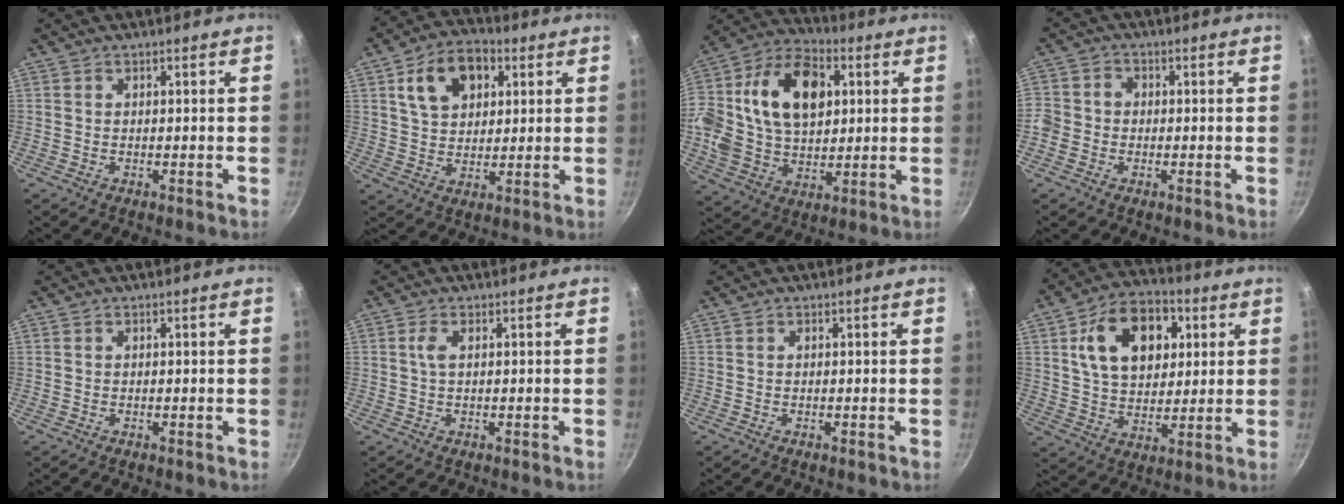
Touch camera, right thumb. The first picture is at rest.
{"total": 12.3, "force": [4.4, 8.5, 7.7], "torque": [-0.103, 0.004, 0.070]}
{"total": 25.0, "force": [5.3, 16.8, 17.8], "torque": [-0.328, 0.023, 0.085]}
{"total": 5.1, "force": [-1.4, 4.5, 1.9], "torque": [-0.024, 0.016, -0.039]}
{"total": 0.0}
{"total": 1.8, "force": [0.4, 0.8, 1.6], "torque": [-0.033, 0.002, 0.009]}
{"total": 0.0}
{"total": 17.6, "force": [5.4, 12.0, 11.8], "torque": [-0.152, 0.002, 0.084]}